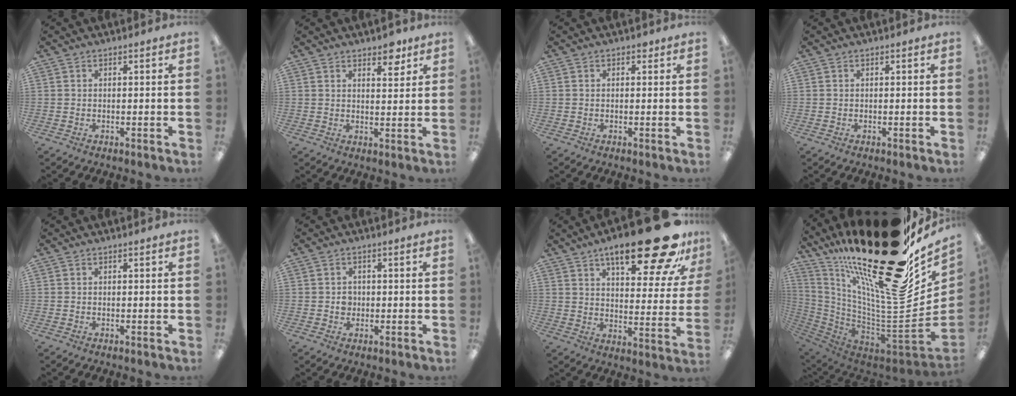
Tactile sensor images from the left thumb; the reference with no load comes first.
{"total": 5.2, "force": [4.1, 2.2, 2.3], "torque": [-0.013, -0.025, 0.068]}
{"total": 0.9, "force": [0.6, 0.5, 0.4], "torque": [0.000, 0.000, 0.009]}
{"total": 0.0}
{"total": 0.0}
{"total": 2.1, "force": [0.0, 1.9, 0.9], "torque": [-0.010, 0.003, -0.005]}
{"total": 23.5, "force": [15.4, 7.1, 16.2], "torque": [-0.226, -0.096, 0.245]}
{"total": 35.5, "force": [20.8, 11.8, 26.2], "torque": [-0.382, -0.178, 0.371]}